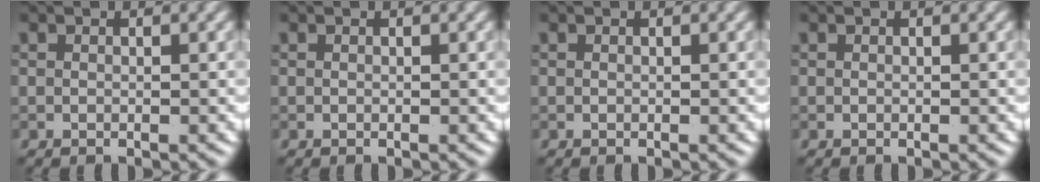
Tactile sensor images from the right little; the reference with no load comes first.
{"total": 0.0}
{"total": 0.0}
{"total": 0.0}